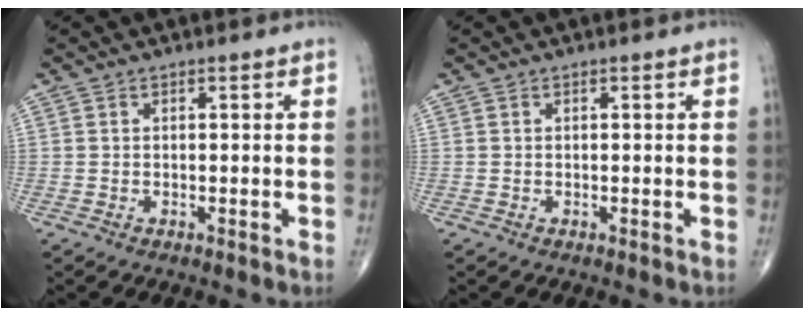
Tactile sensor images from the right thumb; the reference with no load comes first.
{"total": 0.0}